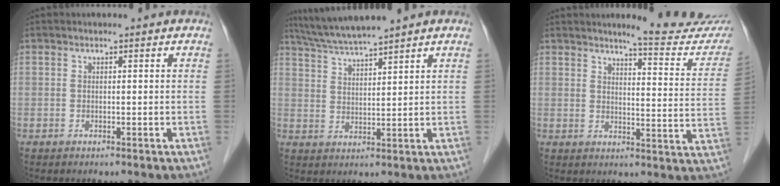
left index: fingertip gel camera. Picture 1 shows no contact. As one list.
[{"total": 7.1, "force": [6.3, -1.2, 3.1], "torque": [-0.064, 0.010, 0.121]}, {"total": 13.3, "force": [12.5, 0.4, 4.6], "torque": [-0.046, -0.067, 0.134]}]